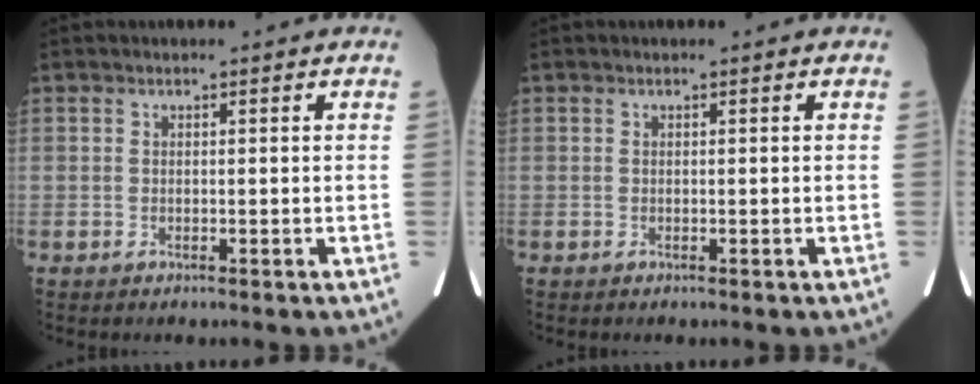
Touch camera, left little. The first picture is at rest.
{"total": 0.0}